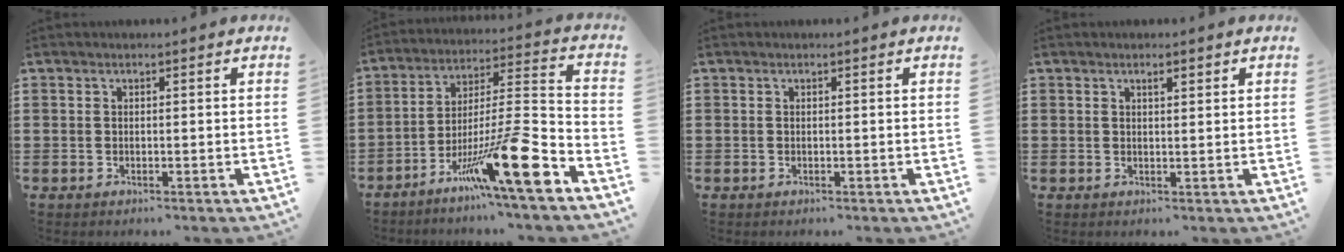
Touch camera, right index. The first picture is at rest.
{"total": 16.9, "force": [-10.6, 1.6, 13.1], "torque": [-0.213, 0.016, -0.178]}
{"total": 0.0}
{"total": 1.2, "force": [0.7, 0.3, 0.9], "torque": [-0.018, 0.002, 0.012]}